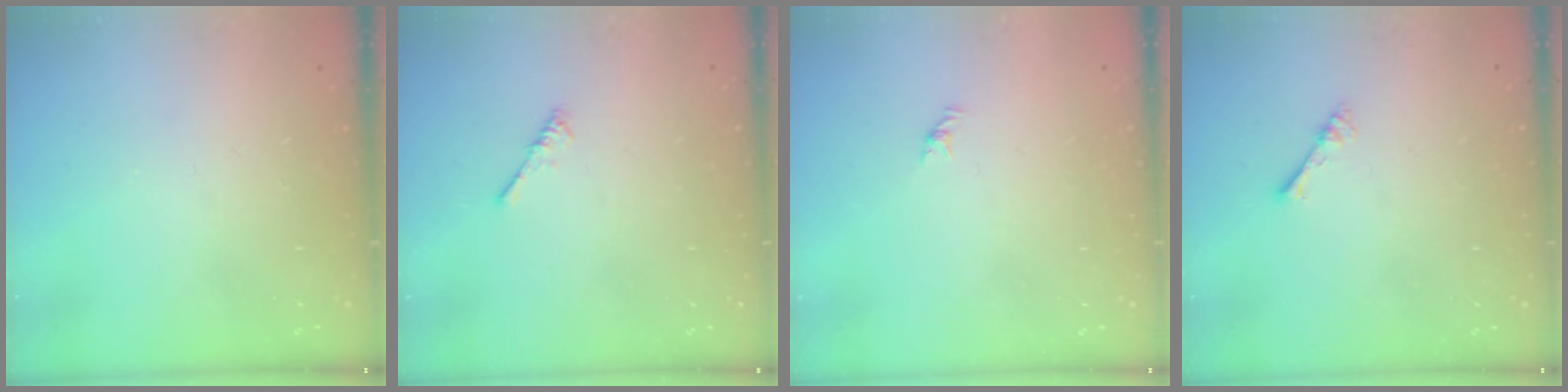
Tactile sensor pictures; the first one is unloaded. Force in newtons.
{"total": 0.0}
{"total": 0.5, "press": 0.3, "slide": 0.4}
{"total": 1.0, "press": 1.0, "slide": 0.3}